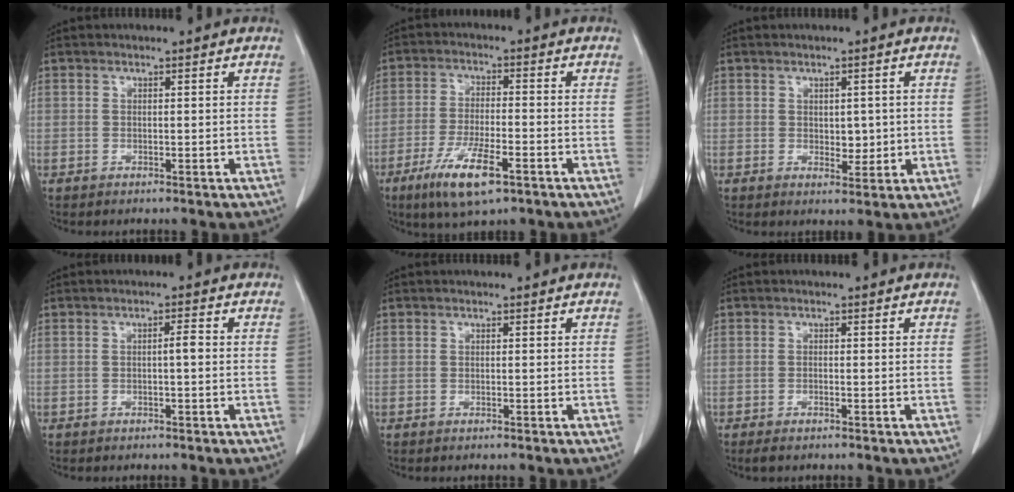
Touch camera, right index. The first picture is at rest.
{"total": 9.4, "force": [-5.1, 2.0, 7.6], "torque": [-0.147, -0.018, -0.086]}
{"total": 2.9, "force": [0.2, 1.9, 2.2], "torque": [-0.026, -0.004, 0.010]}
{"total": 1.4, "force": [-0.1, 0.1, 1.4], "torque": [-0.023, 0.003, -0.002]}
{"total": 0.0}
{"total": 1.5, "force": [-1.0, 0.4, 0.9], "torque": [-0.018, -0.003, -0.016]}